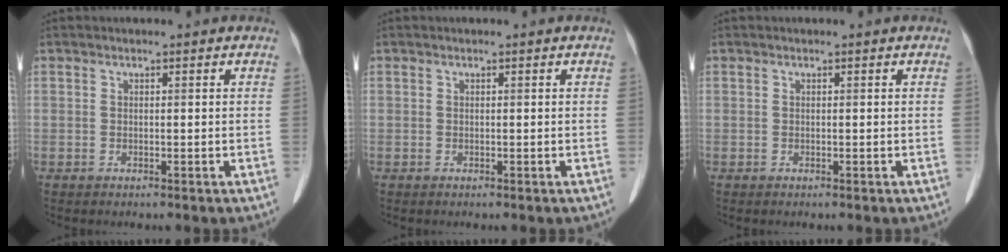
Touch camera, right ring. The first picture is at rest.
{"total": 0.0}
{"total": 0.0}